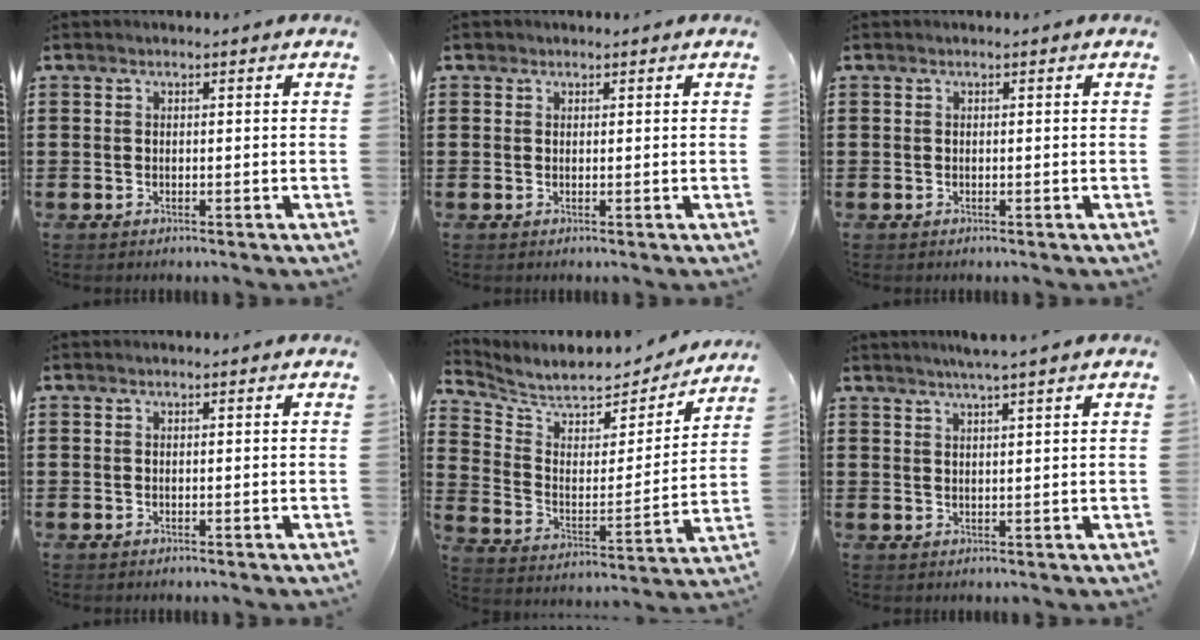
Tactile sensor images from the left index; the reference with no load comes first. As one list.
[{"total": 0.7, "force": [0.5, 0.5, 0.1], "torque": [-0.003, 0.003, 0.010]}, {"total": 0.0}, {"total": 0.0}, {"total": 6.5, "force": [6.0, 1.8, 1.5], "torque": [-0.058, -0.053, 0.099]}, {"total": 2.4, "force": [2.0, -0.5, 1.2], "torque": [-0.026, -0.003, 0.035]}]